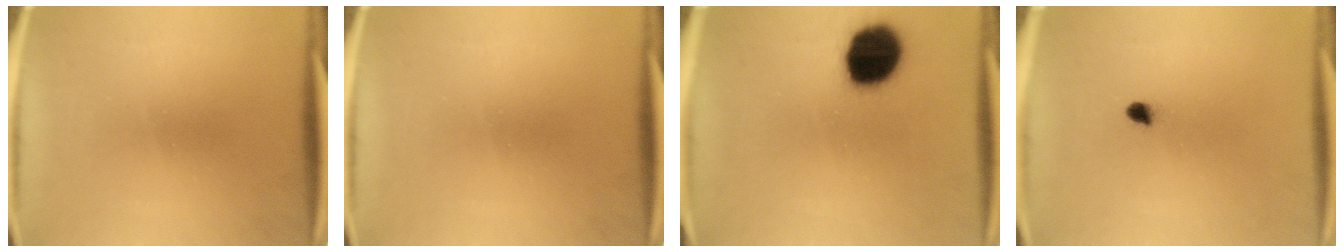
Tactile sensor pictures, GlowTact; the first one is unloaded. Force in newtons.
{"total": 0.0}
{"total": 16.8}
{"total": 1.8}